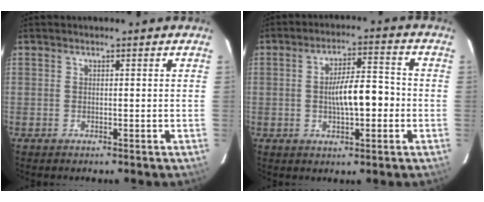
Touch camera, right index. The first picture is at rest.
{"total": 7.7, "force": [-0.9, 2.3, 7.3], "torque": [-0.130, 0.017, -0.016]}